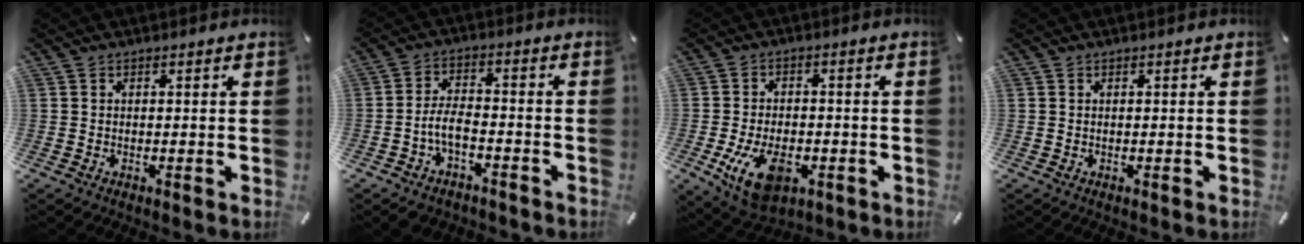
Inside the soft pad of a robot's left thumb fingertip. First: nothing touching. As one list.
[{"total": 6.4, "force": [-3.3, 3.4, 4.3], "torque": [-0.090, 0.018, -0.063]}, {"total": 11.4, "force": [-4.0, 6.9, 8.1], "torque": [-0.149, 0.001, -0.068]}, {"total": 0.0}]